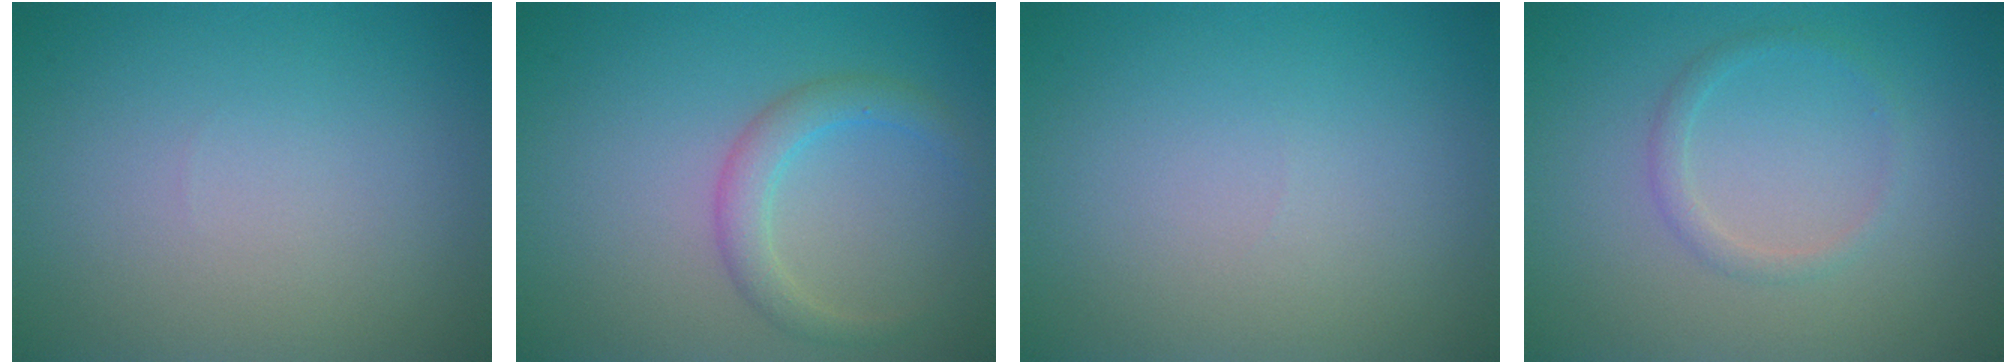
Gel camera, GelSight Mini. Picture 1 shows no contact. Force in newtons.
{"total": 2.5, "press": 2.5, "slide": 0.1}
{"total": 0.0}
{"total": 1.3, "press": 1.3, "slide": 0.1}